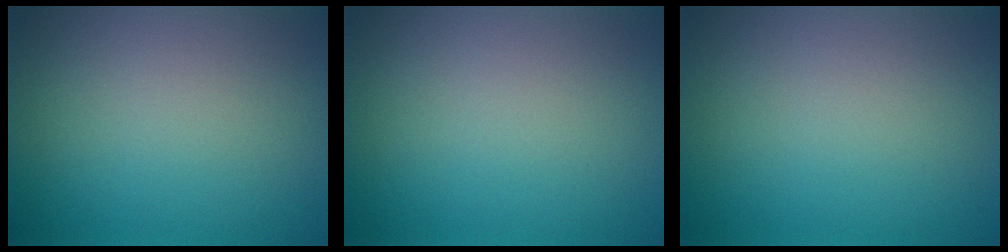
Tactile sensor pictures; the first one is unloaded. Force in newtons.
{"total": 0.0}
{"total": 0.0}